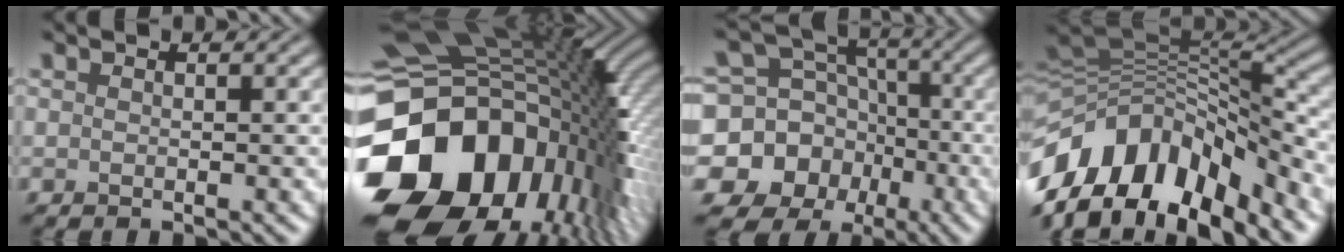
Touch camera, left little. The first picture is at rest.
{"total": 19.1, "force": [-5.4, 13.0, 13.0], "torque": [-0.280, -0.028, -0.091]}
{"total": 13.9, "force": [-5.1, 12.4, 3.6], "torque": [-0.091, -0.015, -0.096]}
{"total": 13.9, "force": [-6.1, 7.6, 9.9], "torque": [-0.199, 0.018, -0.114]}